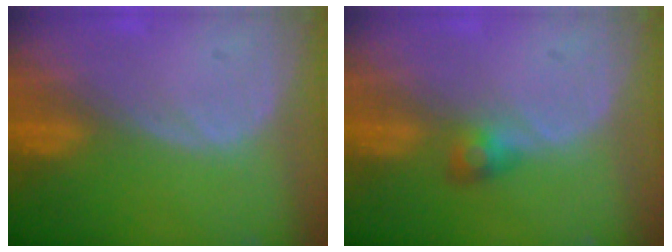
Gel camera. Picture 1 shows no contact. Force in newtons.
{"total": 2.5, "press": 2.4, "slide": 0.7}